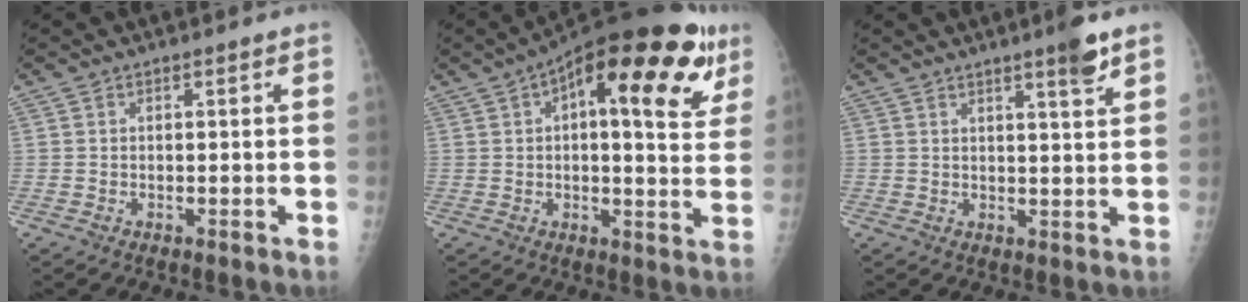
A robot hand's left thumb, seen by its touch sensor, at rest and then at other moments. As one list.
[{"total": 24.0, "force": [10.3, 9.1, 19.7], "torque": [-0.256, 0.012, 0.137]}, {"total": 4.5, "force": [3.0, 0.2, 3.3], "torque": [-0.043, -0.020, 0.044]}]